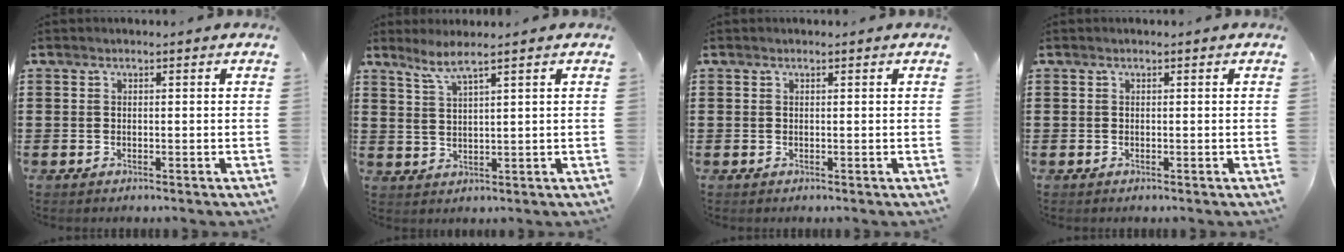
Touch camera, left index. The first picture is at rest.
{"total": 3.4, "force": [2.5, -0.3, 2.3], "torque": [-0.052, -0.001, 0.044]}
{"total": 0.0}
{"total": 0.0}